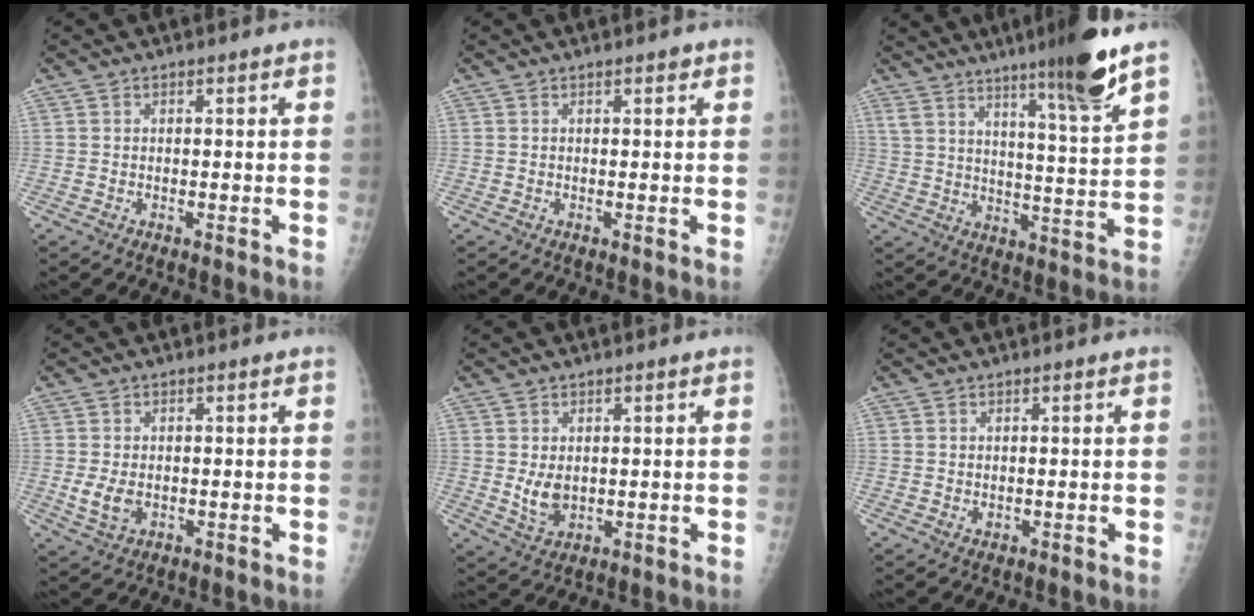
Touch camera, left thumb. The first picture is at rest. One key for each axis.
{"total": 0.8, "fx": 0.5, "fy": 0.3, "fz": 0.6, "tx": -0.006, "ty": 0.000, "tz": 0.005}
{"total": 13.9, "fx": 9.5, "fy": 0.2, "fz": 10.1, "tx": -0.151, "ty": -0.058, "tz": 0.149}
{"total": 4.3, "fx": -0.5, "fy": 2.9, "fz": 3.1, "tx": -0.057, "ty": -0.003, "tz": -0.003}
{"total": 4.9, "fx": 0.4, "fy": 3.3, "fz": 3.5, "tx": -0.048, "ty": -0.012, "tz": 0.019}
{"total": 1.1, "fx": 0.2, "fy": 0.8, "fz": 0.7, "tx": -0.006, "ty": -0.002, "tz": 0.007}